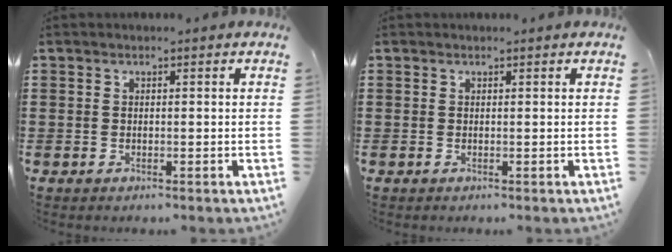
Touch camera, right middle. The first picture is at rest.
{"total": 0.0}